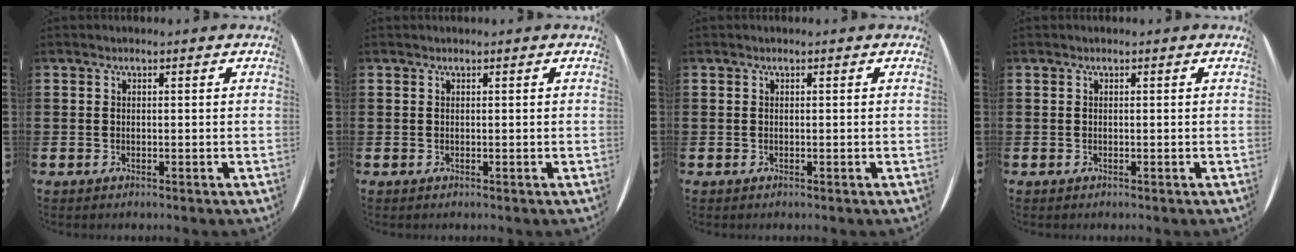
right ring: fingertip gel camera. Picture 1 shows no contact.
{"total": 0.0}
{"total": 0.0}
{"total": 0.0}